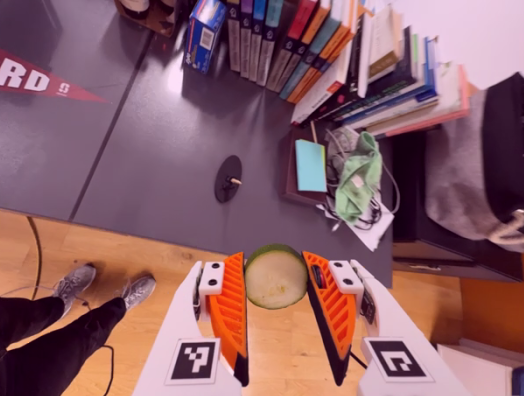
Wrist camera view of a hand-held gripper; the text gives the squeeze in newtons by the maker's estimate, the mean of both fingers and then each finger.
{"total": 9.0, "left": 9.5, "right": 8.5}